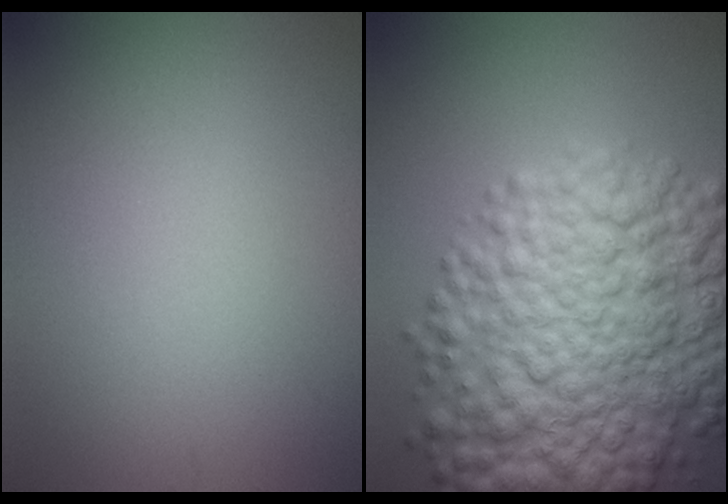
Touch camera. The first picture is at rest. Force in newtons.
{"total": 11.2, "press": 11.2, "slide": 0.3}